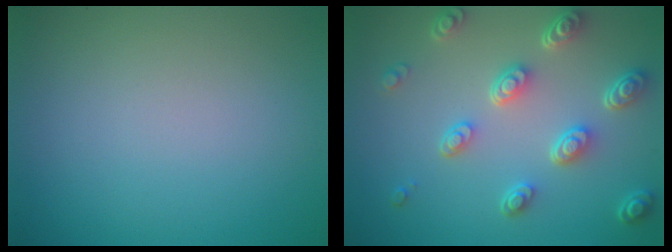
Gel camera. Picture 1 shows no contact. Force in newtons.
{"total": 5.2, "press": 3.9, "slide": 3.5}